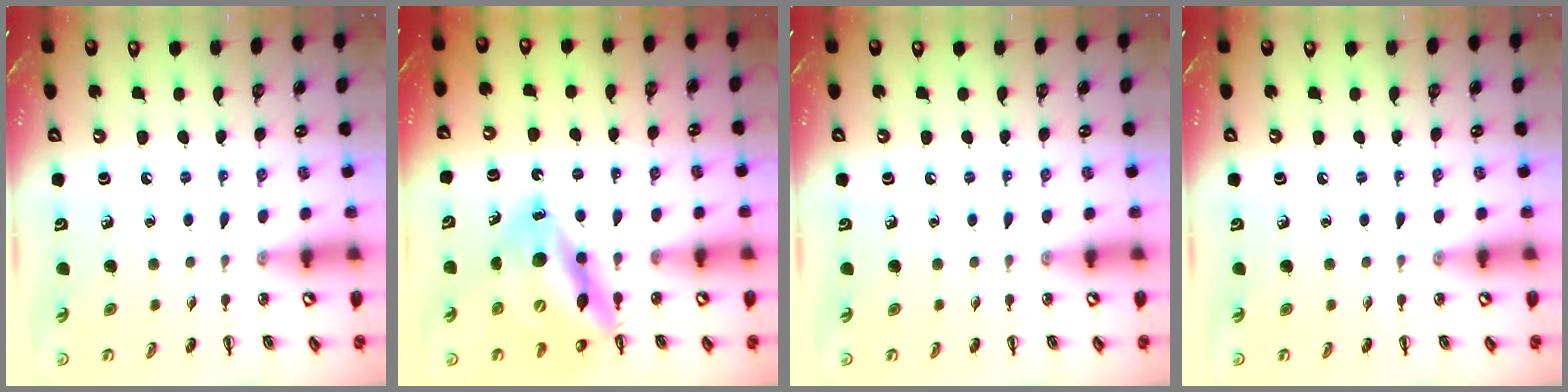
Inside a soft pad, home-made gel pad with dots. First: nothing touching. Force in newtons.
{"total": 15.9, "press": 15.1, "slide": 4.7}
{"total": 0.0}
{"total": 0.0}